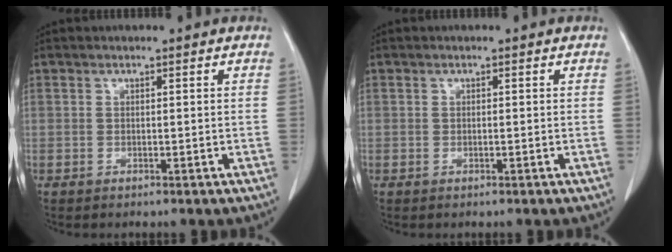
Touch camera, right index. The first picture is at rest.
{"total": 0.0}